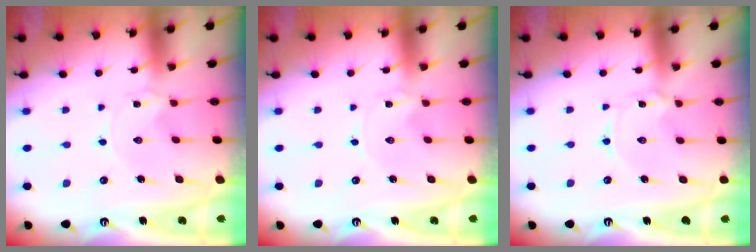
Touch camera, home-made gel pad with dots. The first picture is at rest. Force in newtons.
{"total": 0.0}
{"total": 0.9, "press": 0.9, "slide": 0.1}